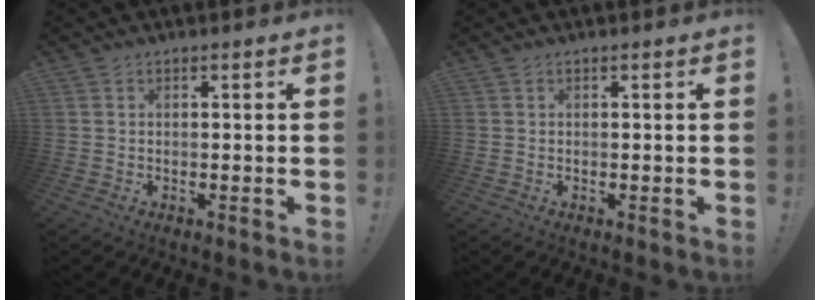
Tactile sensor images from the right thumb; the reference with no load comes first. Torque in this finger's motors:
{"motor_torque": [0.00, 0.00, -0.02, 0.01, 0.05]}